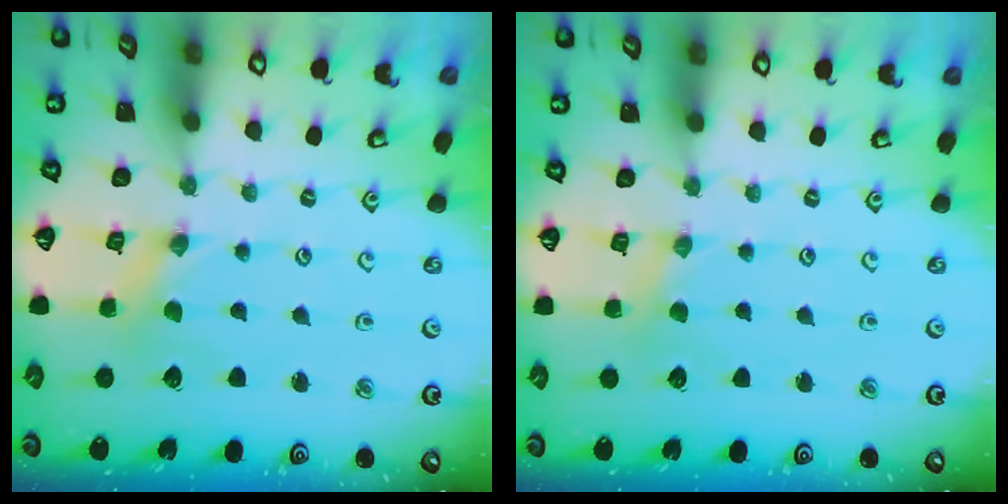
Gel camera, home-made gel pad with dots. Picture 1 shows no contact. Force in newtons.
{"total": 2.3, "press": 2.3, "slide": 0.3}